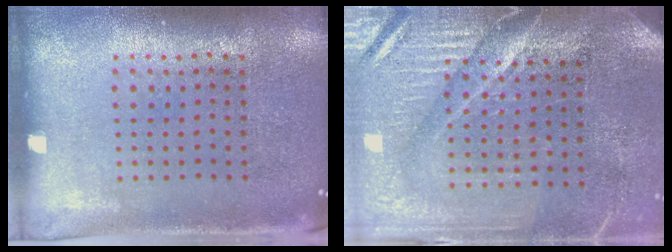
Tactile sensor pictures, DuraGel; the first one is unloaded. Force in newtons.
{"total": 4.2, "press": 3.8, "slide": 1.7}